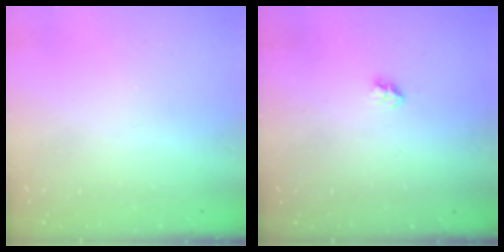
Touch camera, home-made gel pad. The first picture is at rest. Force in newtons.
{"total": 2.7, "press": 2.7, "slide": 0.4}